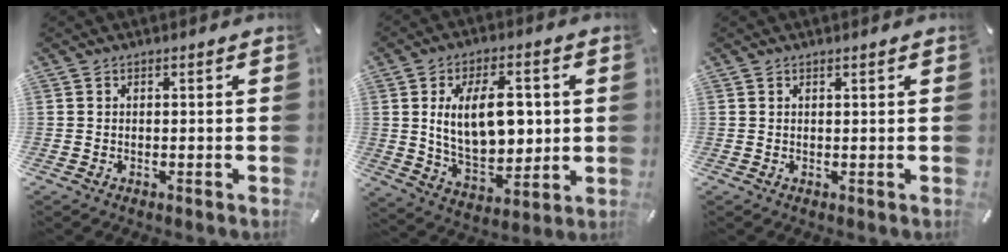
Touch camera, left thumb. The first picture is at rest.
{"total": 15.9, "force": [2.3, 9.6, 12.4], "torque": [-0.209, 0.000, 0.037]}
{"total": 0.6, "force": [0.5, 0.0, 0.3], "torque": [-0.005, -0.003, 0.009]}